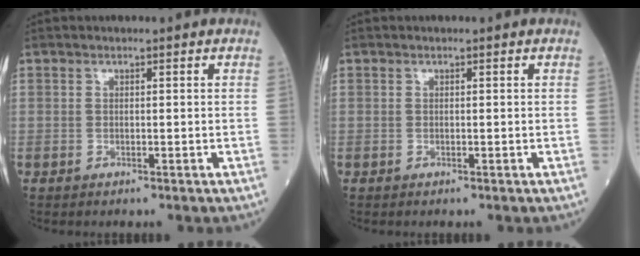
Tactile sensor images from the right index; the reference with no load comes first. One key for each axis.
{"total": 0.0}